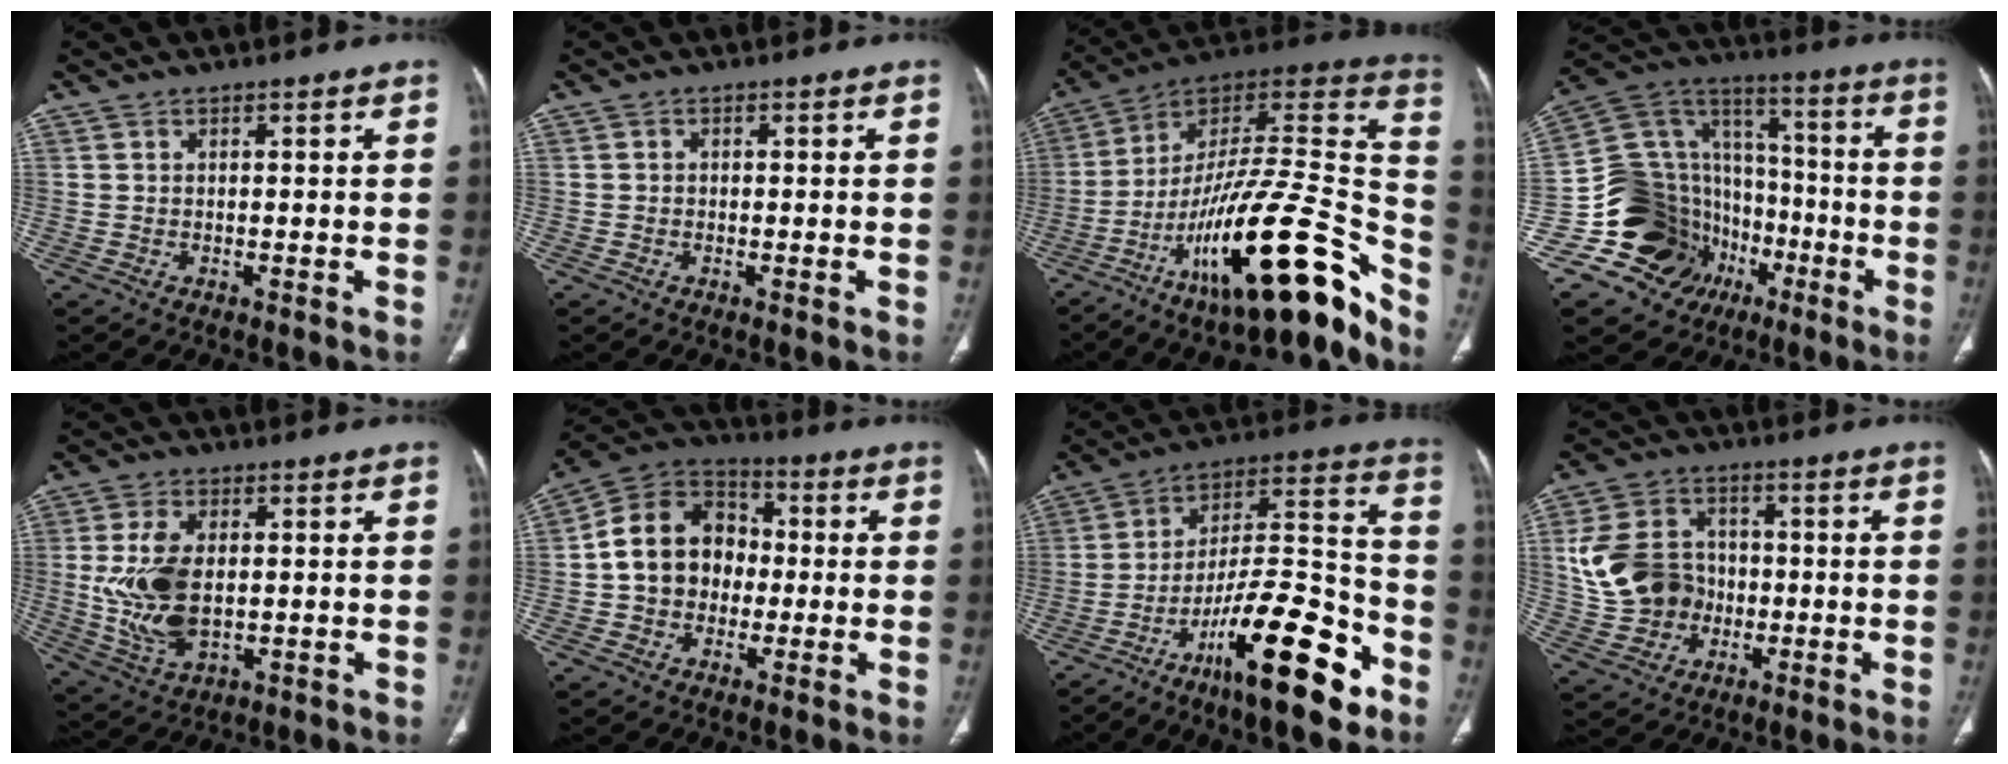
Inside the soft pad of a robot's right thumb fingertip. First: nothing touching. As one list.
[{"total": 0.6, "force": [-0.3, 0.6, 0.1], "torque": [0.004, 0.004, -0.009]}, {"total": 30.8, "force": [-18.0, 8.8, 23.5], "torque": [-0.293, 0.103, -0.288]}, {"total": 24.2, "force": [-9.4, 19.9, 10.2], "torque": [-0.147, 0.119, -0.147]}, {"total": 12.0, "force": [0.2, 6.9, 9.8], "torque": [-0.198, -0.008, 0.016]}, {"total": 14.0, "force": [-0.5, 11.5, 8.0], "torque": [-0.100, 0.038, -0.020]}, {"total": 22.6, "force": [-12.3, 6.1, 17.9], "torque": [-0.295, 0.076, -0.202]}, {"total": 13.3, "force": [-0.3, 11.4, 6.8], "torque": [-0.108, 0.017, 0.001]}]